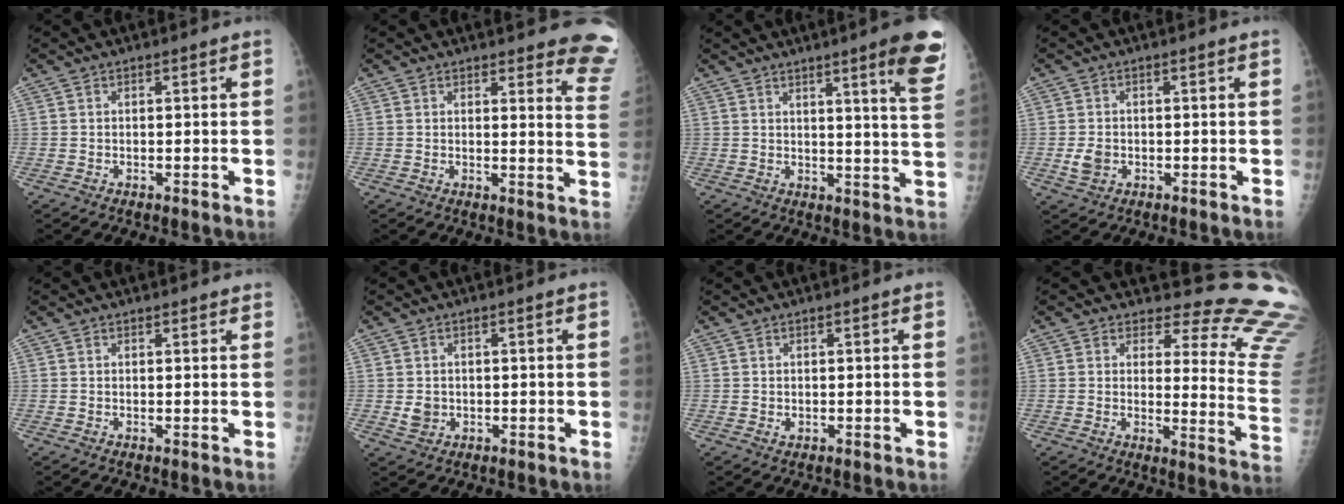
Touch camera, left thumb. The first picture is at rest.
{"total": 10.9, "force": [10.0, 2.2, 3.8], "torque": [-0.003, -0.084, 0.080]}
{"total": 11.4, "force": [6.6, 0.2, 9.3], "torque": [-0.112, -0.038, 0.077]}
{"total": 2.8, "force": [-0.5, 2.1, 1.8], "torque": [-0.033, 0.001, -0.005]}
{"total": 1.4, "force": [1.4, 0.3, 0.4], "torque": [-0.002, -0.003, 0.016]}
{"total": 2.3, "force": [-0.1, 2.0, 1.2], "torque": [-0.013, 0.000, 0.005]}
{"total": 0.7, "force": [0.2, 0.3, 0.5], "torque": [-0.007, -0.002, 0.005]}
{"total": 17.7, "force": [16.8, 3.8, 4.1], "torque": [-0.002, -0.190, 0.156]}